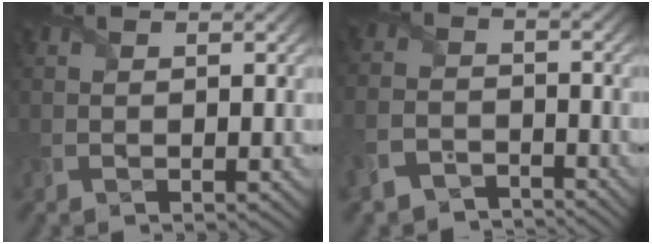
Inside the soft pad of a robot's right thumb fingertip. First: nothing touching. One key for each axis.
{"total": 5.7, "fx": -4.8, "fy": 2.5, "fz": 1.8, "tx": -0.044, "ty": -0.012, "tz": -0.101}